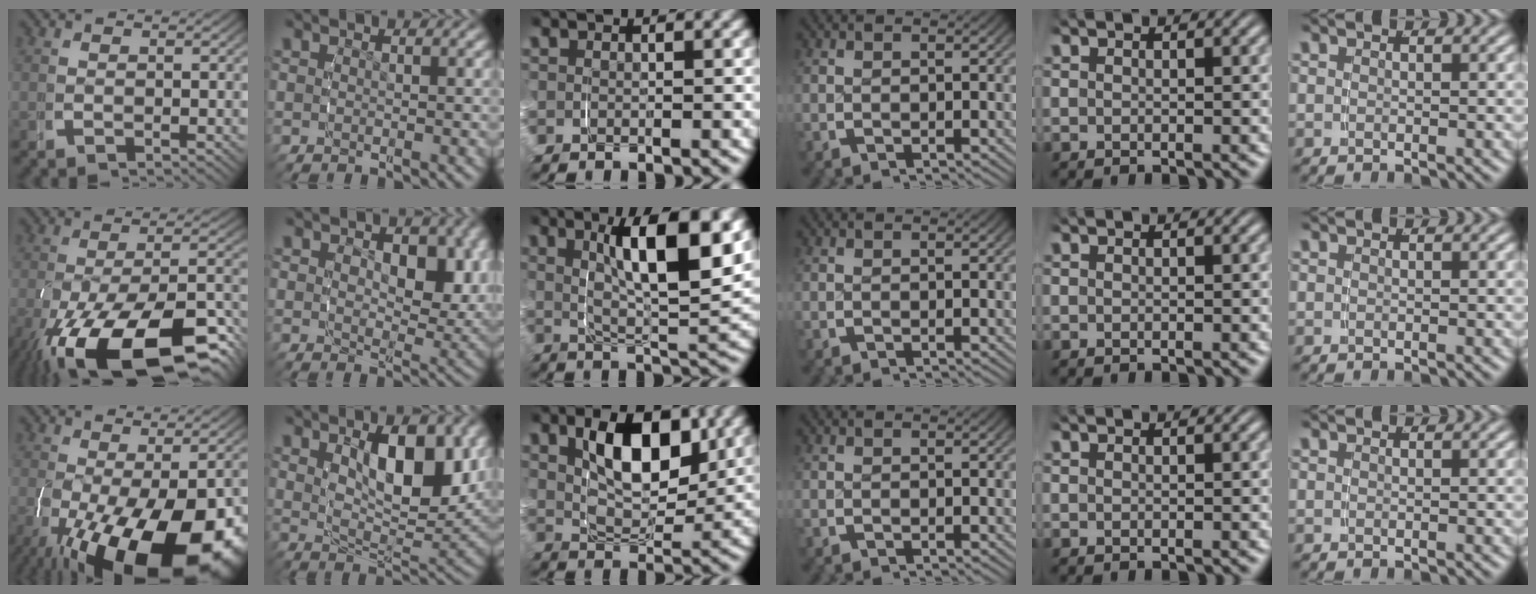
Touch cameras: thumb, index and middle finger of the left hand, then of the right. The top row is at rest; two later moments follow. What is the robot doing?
{"motion": "grasp_and_lifting", "object": "plastic wrap"}